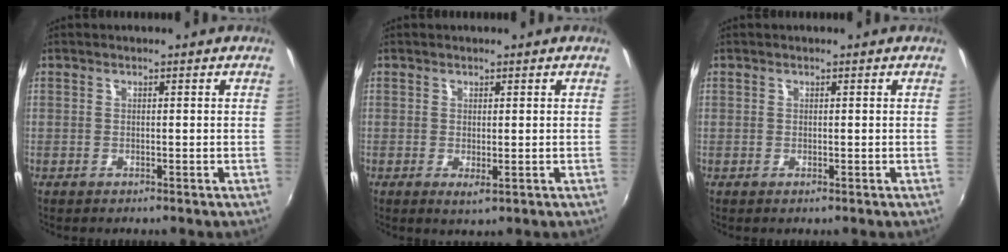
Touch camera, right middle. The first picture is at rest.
{"total": 1.5, "force": [0.2, 0.3, 1.5], "torque": [-0.025, -0.004, 0.004]}
{"total": 0.0}